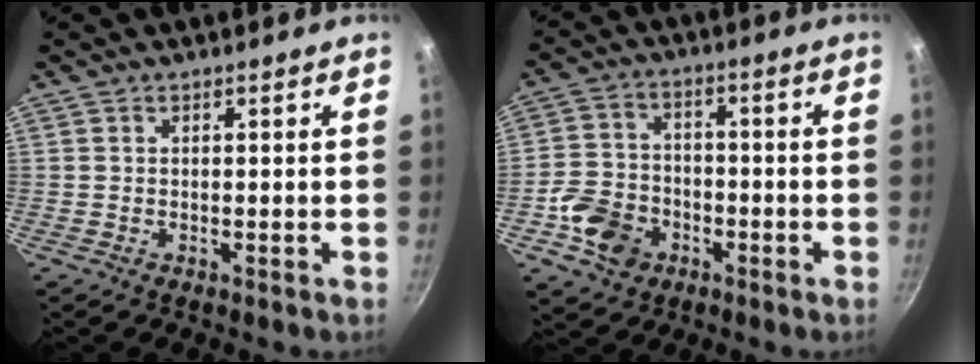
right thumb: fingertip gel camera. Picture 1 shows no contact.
{"total": 9.9, "force": [-4.1, 7.7, 4.6], "torque": [-0.069, 0.030, -0.079]}